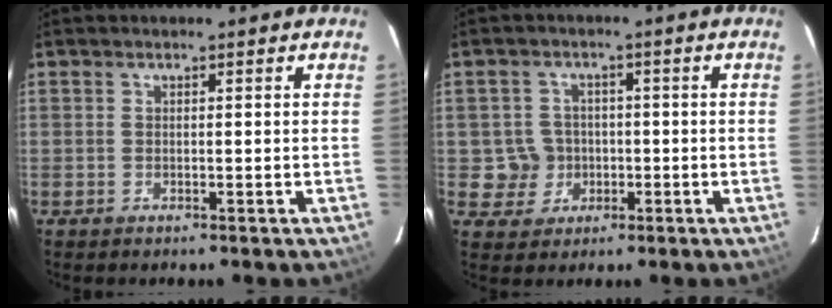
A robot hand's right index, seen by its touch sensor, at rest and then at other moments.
{"total": 5.4, "force": [-0.8, 5.2, 0.6], "torque": [-0.021, 0.018, -0.003]}